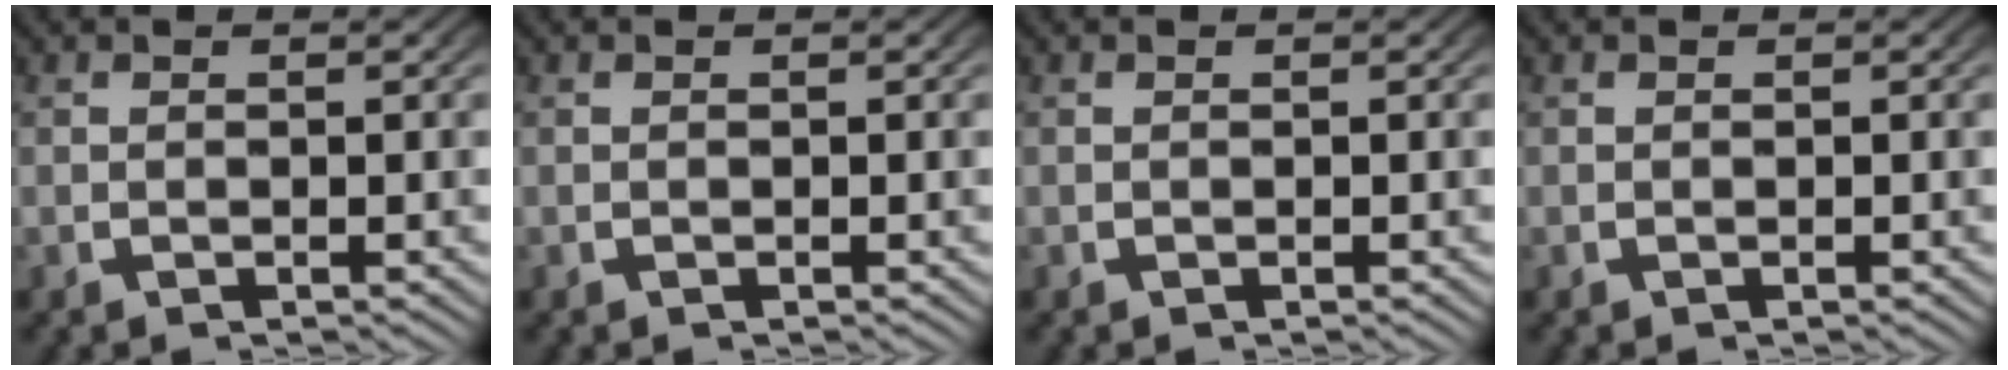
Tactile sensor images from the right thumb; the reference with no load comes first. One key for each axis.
{"total": 0.0}
{"total": 0.0}
{"total": 0.0}